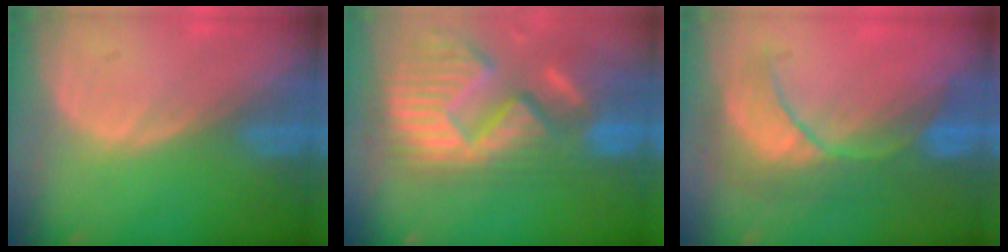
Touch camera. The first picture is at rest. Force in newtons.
{"total": 14.7, "press": 12.3, "slide": 8.2}
{"total": 8.1, "press": 8.1, "slide": 0.9}